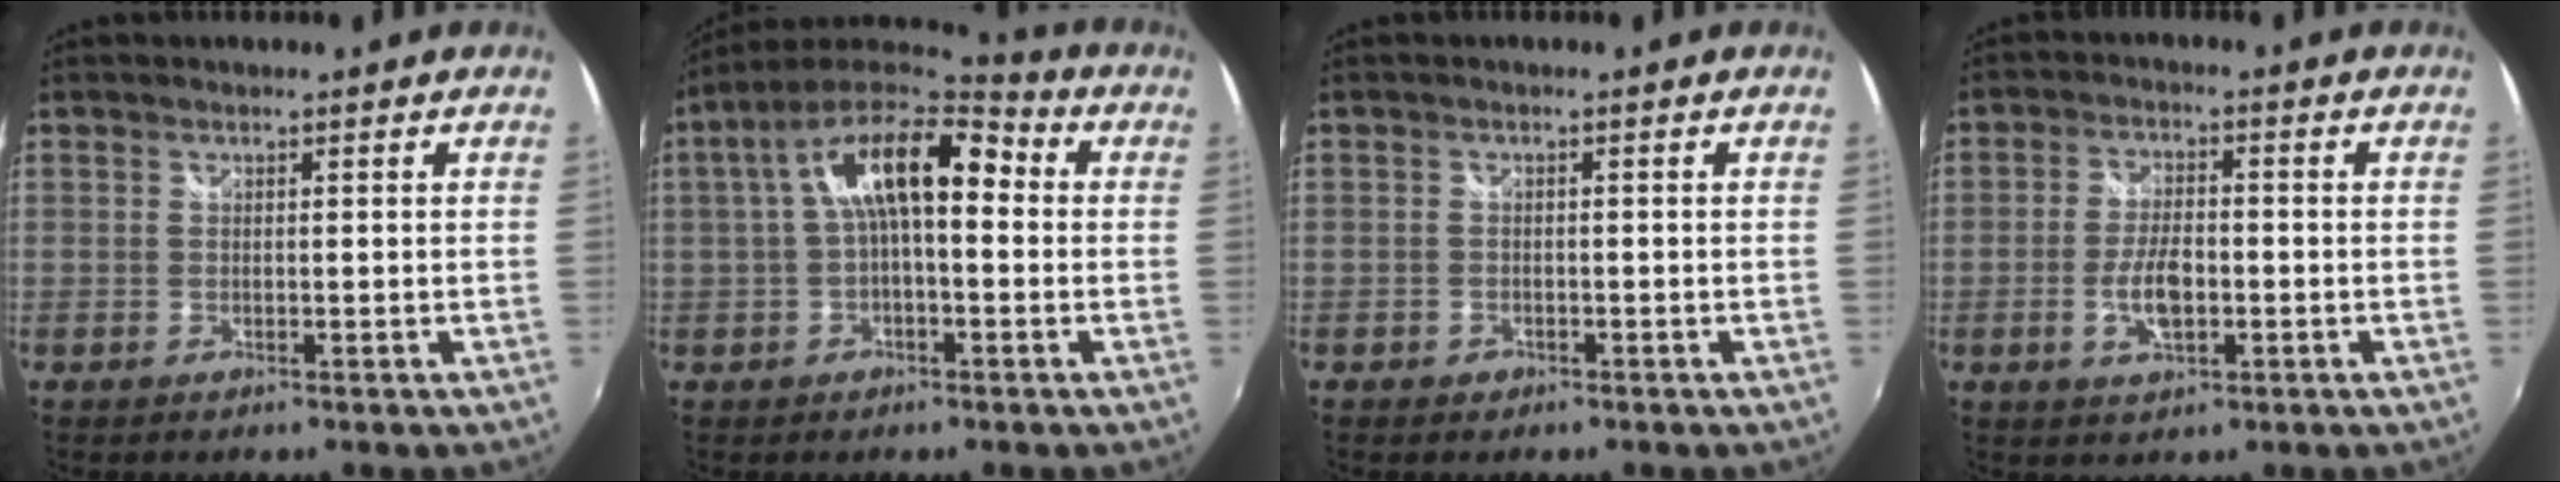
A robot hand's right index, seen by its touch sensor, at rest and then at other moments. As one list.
[{"total": 14.5, "force": [2.1, 6.0, 13.0], "torque": [-0.236, 0.035, 0.022]}, {"total": 1.6, "force": [-1.0, 1.2, 0.3], "torque": [-0.009, 0.000, -0.015]}, {"total": 6.5, "force": [-1.9, 2.9, 5.5], "torque": [-0.113, -0.002, -0.032]}]